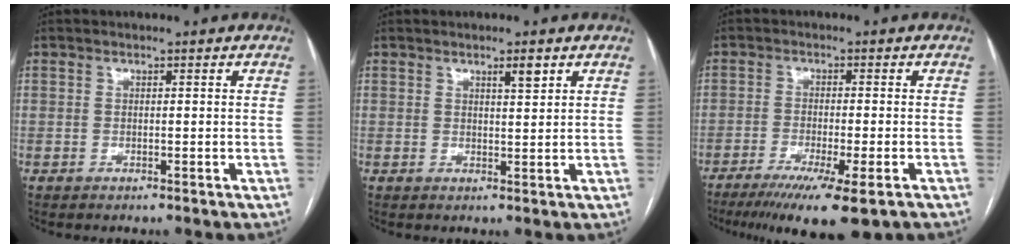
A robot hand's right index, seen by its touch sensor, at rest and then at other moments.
{"total": 2.1, "force": [1.3, 0.3, 1.6], "torque": [-0.028, -0.002, 0.021]}
{"total": 12.7, "force": [-8.6, 1.1, 9.2], "torque": [-0.134, -0.032, -0.131]}